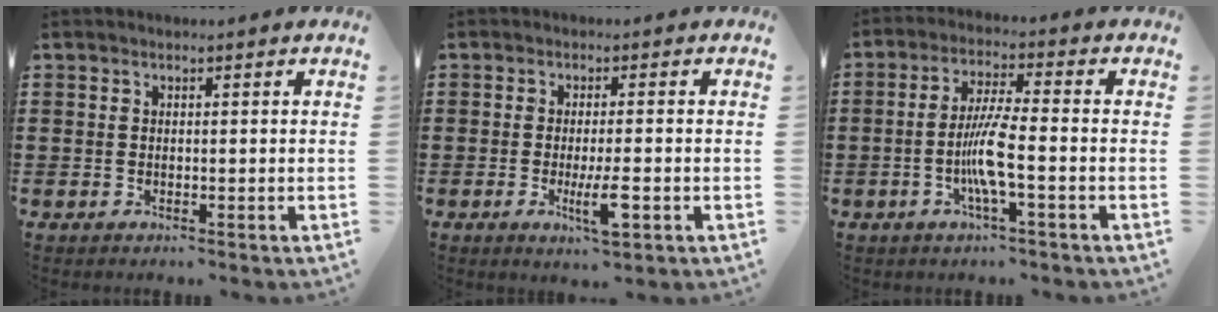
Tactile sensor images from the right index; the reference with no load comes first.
{"total": 5.2, "force": [-1.8, 0.9, 4.8], "torque": [-0.099, -0.017, -0.033]}
{"total": 6.7, "force": [-1.9, 0.6, 6.4], "torque": [-0.139, -0.011, -0.044]}